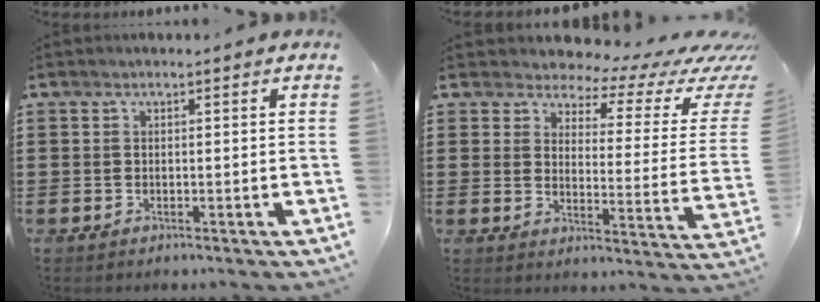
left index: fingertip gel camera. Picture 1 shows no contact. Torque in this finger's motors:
{"motor_torque": [2.14, 0.00, 0.45, 0.02]}